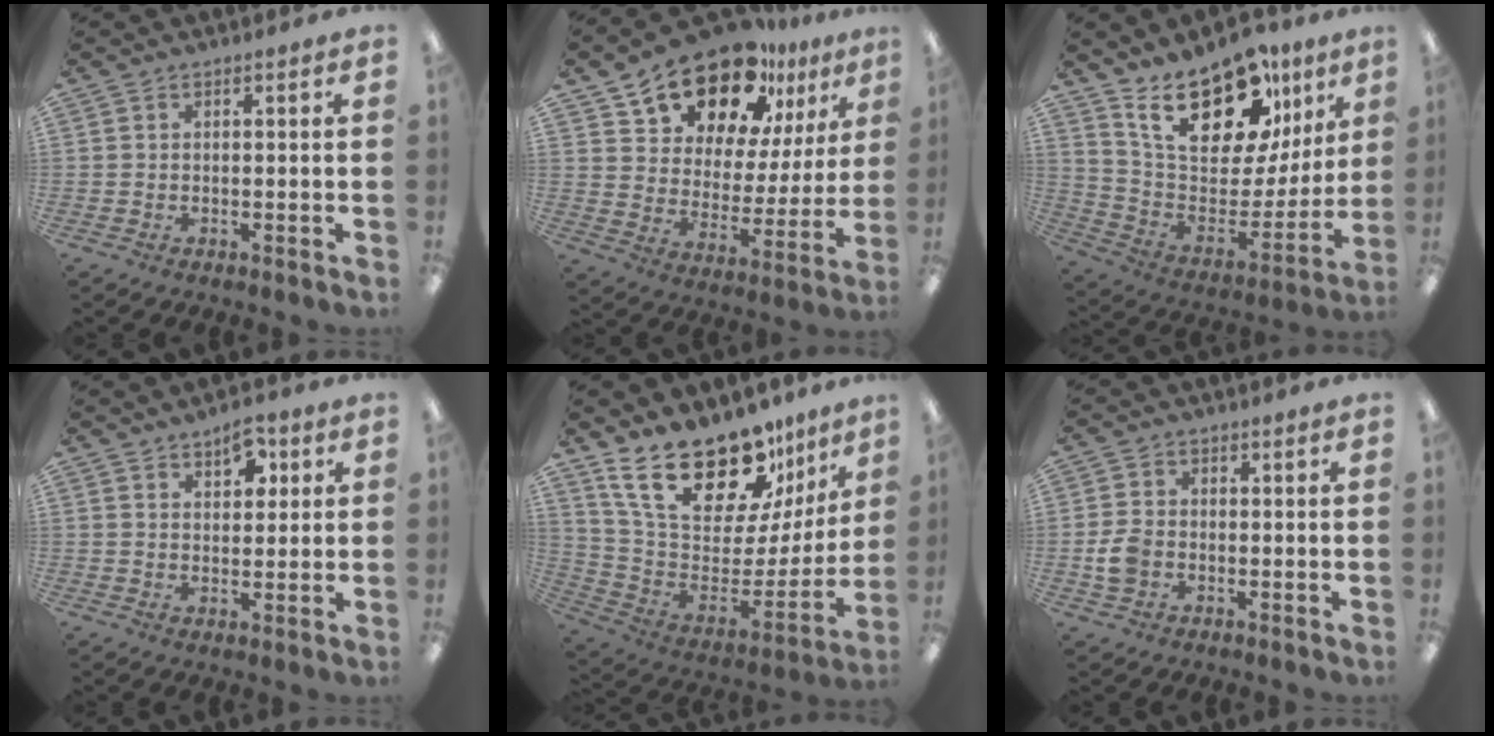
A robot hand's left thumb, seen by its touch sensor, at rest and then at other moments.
{"total": 18.6, "force": [14.9, 8.5, 7.2], "torque": [-0.136, -0.106, 0.266]}
{"total": 22.9, "force": [15.7, 10.7, 12.8], "torque": [-0.209, -0.100, 0.278]}
{"total": 5.6, "force": [3.7, 3.2, 2.8], "torque": [-0.014, -0.019, 0.058]}
{"total": 25.1, "force": [18.0, 11.2, 13.3], "torque": [-0.218, -0.123, 0.325]}
{"total": 5.4, "force": [-1.1, 4.2, 3.1], "torque": [-0.058, 0.004, -0.022]}